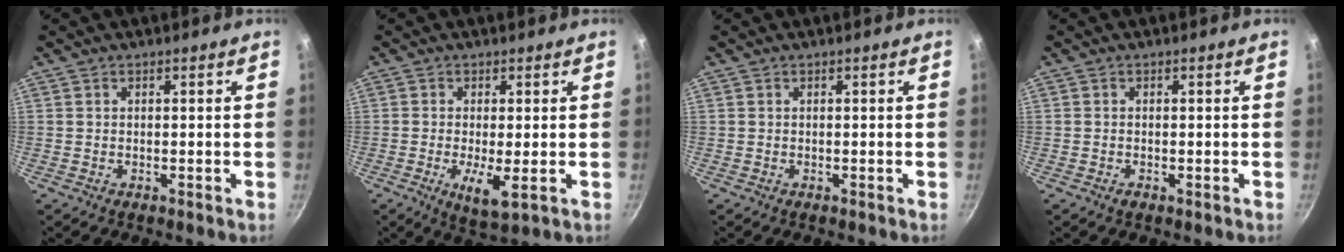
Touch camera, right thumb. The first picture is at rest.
{"total": 5.5, "force": [-1.1, 1.3, 5.2], "torque": [-0.099, -0.017, -0.013]}
{"total": 0.0}
{"total": 0.6, "force": [-0.4, 0.3, 0.4], "torque": [-0.004, 0.000, -0.006]}